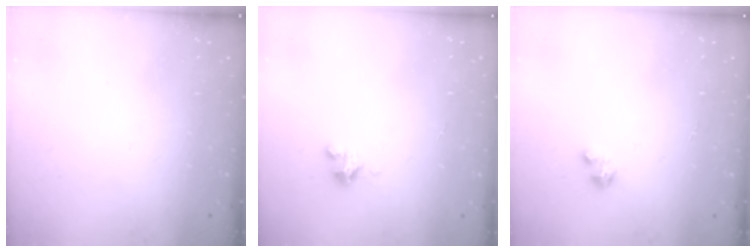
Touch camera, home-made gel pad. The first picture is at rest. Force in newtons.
{"total": 2.8, "press": 2.8, "slide": 0.2}
{"total": 2.0, "press": 2.0, "slide": 0.2}